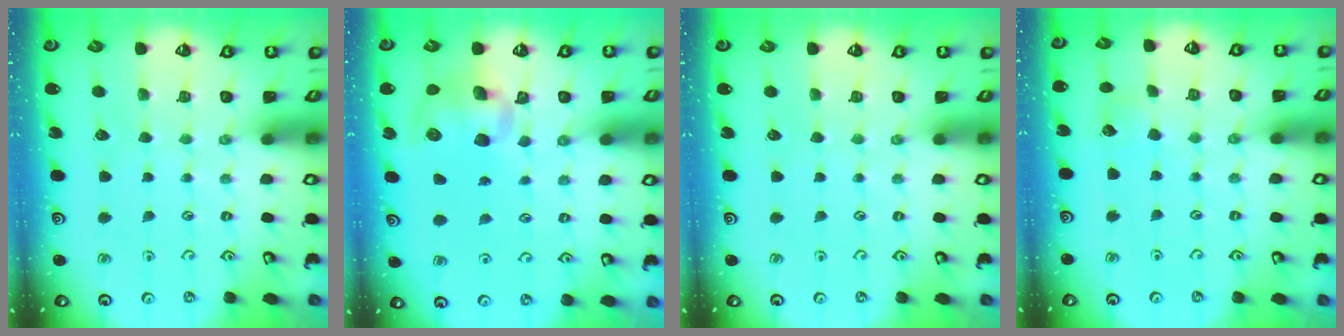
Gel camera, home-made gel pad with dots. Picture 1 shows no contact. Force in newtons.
{"total": 9.8, "press": 9.7, "slide": 1.8}
{"total": 0.0}
{"total": 4.8, "press": 4.7, "slide": 0.5}